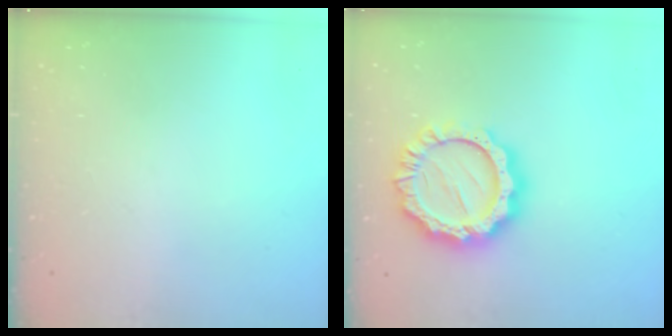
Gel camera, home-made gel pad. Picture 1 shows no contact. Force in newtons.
{"total": 15.7, "press": 15.7, "slide": 1.1}